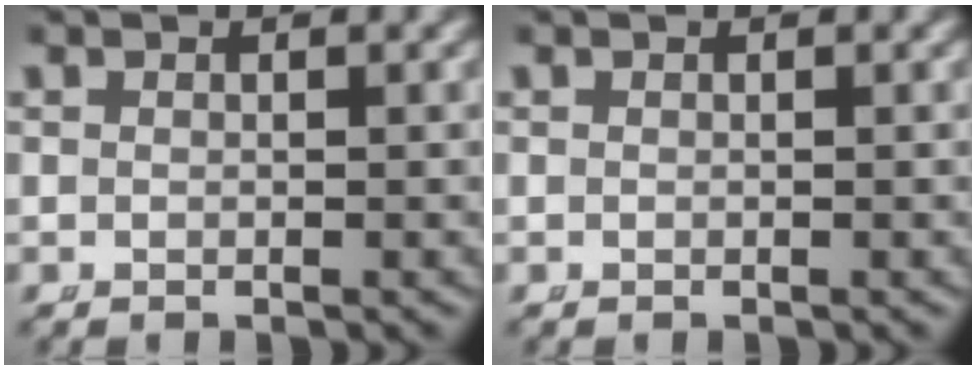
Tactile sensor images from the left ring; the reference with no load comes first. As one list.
[{"total": 0.0}]